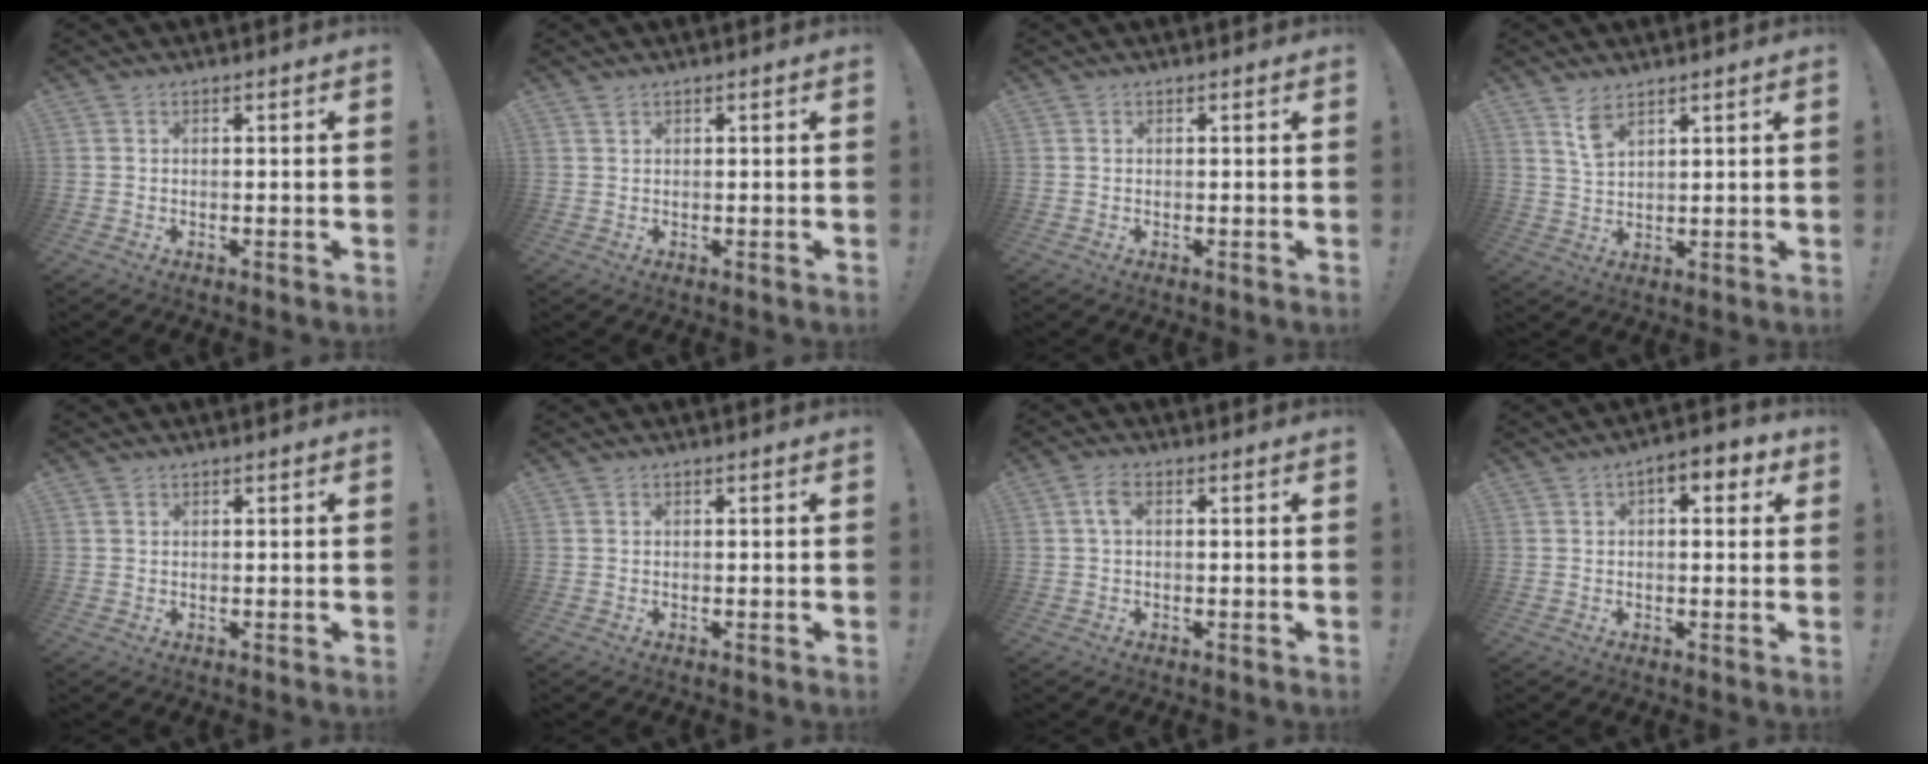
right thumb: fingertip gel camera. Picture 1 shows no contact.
{"total": 1.3, "force": [1.0, 0.6, 0.5], "torque": [-0.006, -0.003, 0.018]}
{"total": 0.0}
{"total": 5.2, "force": [3.5, 2.2, 3.2], "torque": [-0.051, -0.017, 0.063]}
{"total": 0.9, "force": [0.7, 0.6, 0.3], "torque": [0.000, -0.001, 0.012]}
{"total": 0.0}
{"total": 5.2, "force": [1.0, 2.3, 4.6], "torque": [-0.085, 0.004, 0.016]}
{"total": 5.2, "force": [1.6, 2.6, 4.2], "torque": [-0.049, -0.003, 0.021]}